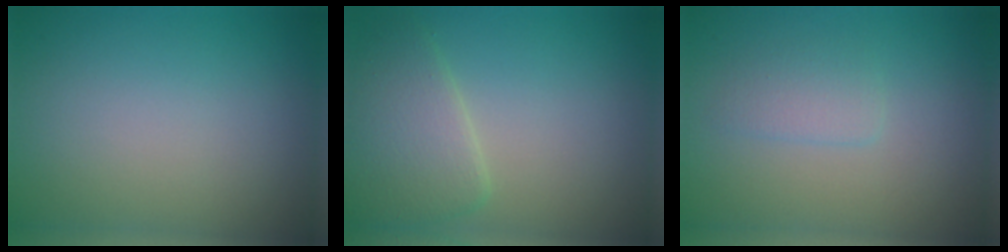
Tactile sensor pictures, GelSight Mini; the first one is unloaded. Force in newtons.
{"total": 4.1, "press": 4.1, "slide": 0.2}
{"total": 1.6, "press": 1.6, "slide": 0.0}